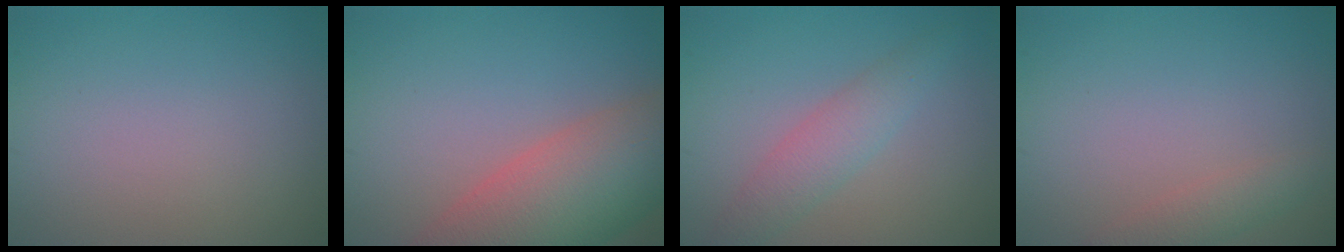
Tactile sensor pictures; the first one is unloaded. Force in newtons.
{"total": 10.3, "press": 10.3, "slide": 1.0}
{"total": 2.9, "press": 2.9, "slide": 0.1}
{"total": 1.9, "press": 1.9, "slide": 0.1}